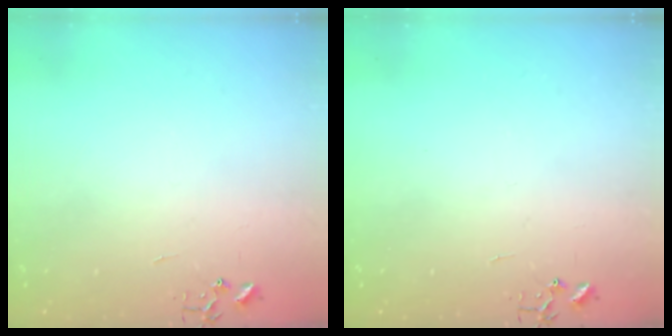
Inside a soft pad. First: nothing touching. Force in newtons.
{"total": 0.0}